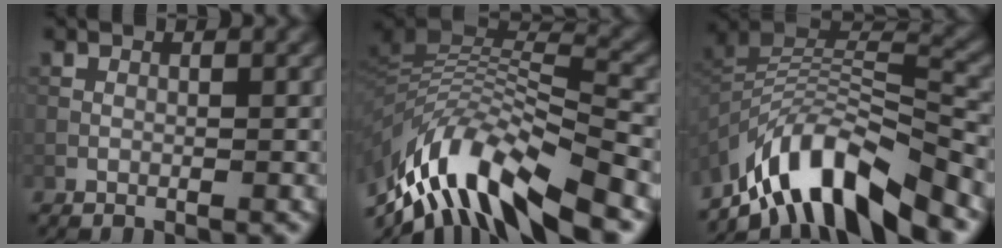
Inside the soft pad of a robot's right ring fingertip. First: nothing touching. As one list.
[{"total": 11.5, "force": [-6.9, 3.7, 8.4], "torque": [-0.167, 0.021, -0.124]}, {"total": 10.6, "force": [-7.3, 3.4, 6.8], "torque": [-0.115, 0.011, -0.133]}]